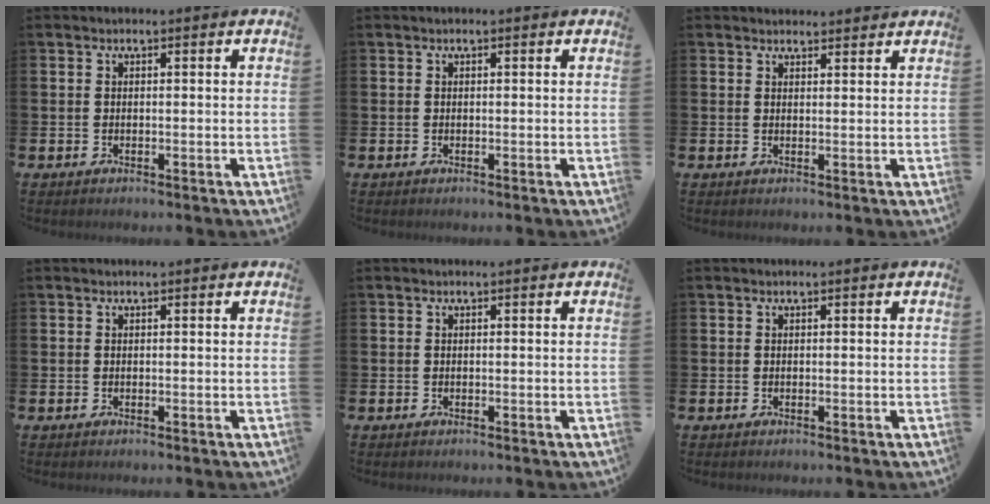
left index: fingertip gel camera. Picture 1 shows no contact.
{"total": 0.0}
{"total": 2.1, "force": [2.1, 0.5, -0.1], "torque": [0.007, -0.009, 0.037]}
{"total": 0.0}
{"total": 0.0}
{"total": 0.0}